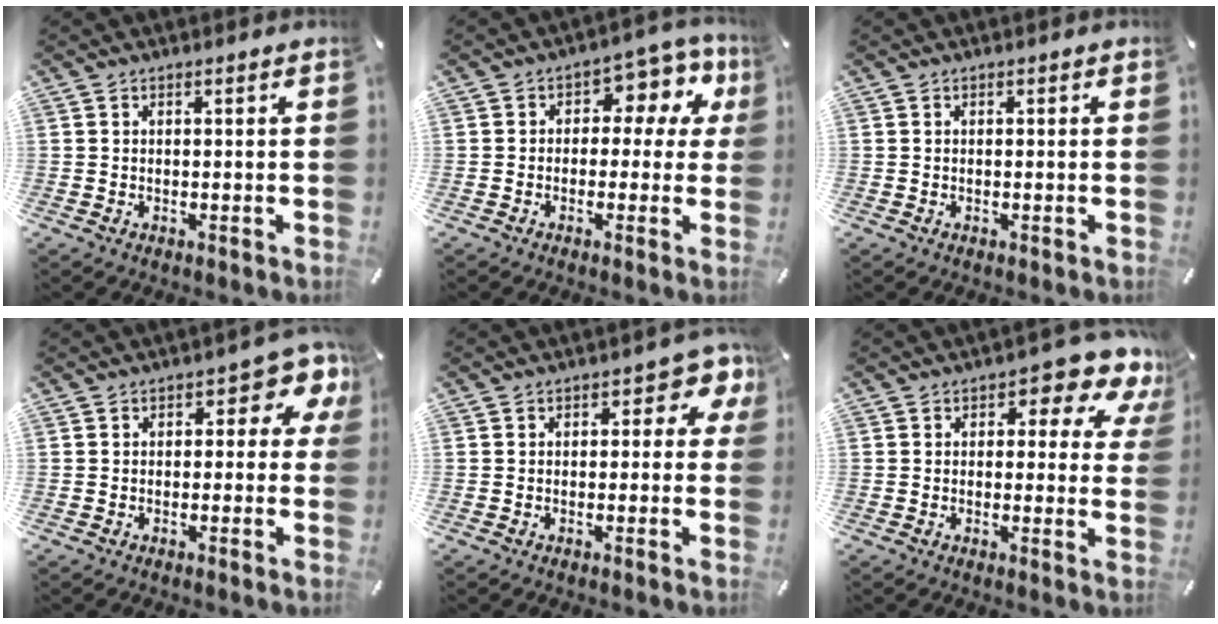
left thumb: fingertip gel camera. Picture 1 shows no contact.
{"total": 8.7, "force": [2.4, 5.8, 6.1], "torque": [-0.075, -0.013, 0.037]}
{"total": 0.0}
{"total": 7.0, "force": [2.4, 3.7, 5.5], "torque": [-0.070, -0.012, 0.034]}
{"total": 5.3, "force": [1.2, 3.1, 4.1], "torque": [-0.052, -0.001, 0.013]}
{"total": 8.8, "force": [4.9, 4.2, 6.0], "torque": [-0.066, -0.030, 0.074]}